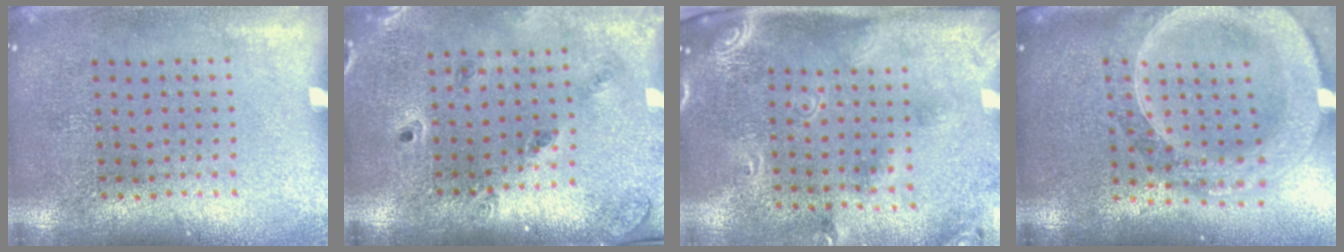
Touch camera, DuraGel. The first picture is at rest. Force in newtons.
{"total": 1.4, "press": 1.3, "slide": 0.3}
{"total": 2.5, "press": 1.7, "slide": 1.9}
{"total": 2.9, "press": 2.5, "slide": 1.5}